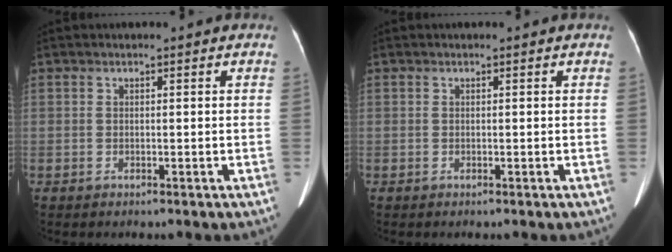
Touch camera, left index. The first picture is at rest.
{"total": 0.0}